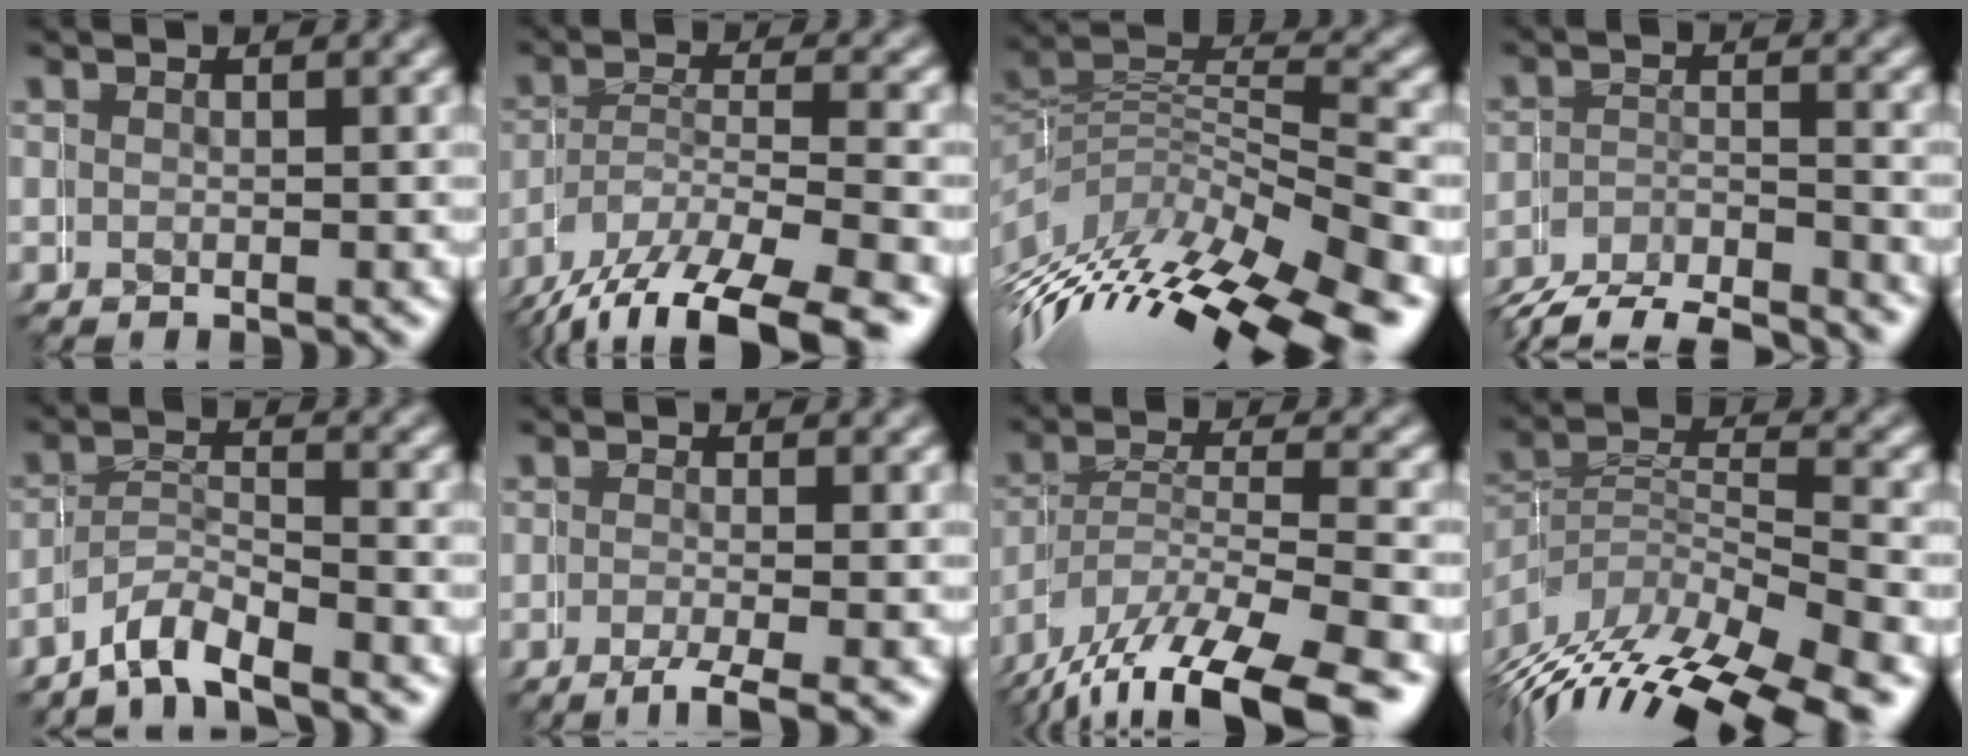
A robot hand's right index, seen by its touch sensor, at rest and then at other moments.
{"total": 7.1, "force": [-4.8, 3.7, 3.6], "torque": [-0.074, -0.018, -0.065]}
{"total": 10.3, "force": [-4.9, 7.3, 5.3], "torque": [-0.128, -0.026, -0.062]}
{"total": 4.4, "force": [-3.7, 2.5, -0.2], "torque": [-0.009, -0.009, -0.067]}
{"total": 3.6, "force": [-3.2, 1.6, -0.4], "torque": [0.003, 0.001, -0.062]}
{"total": 2.6, "force": [-2.2, 0.5, 1.4], "torque": [-0.023, -0.008, -0.026]}
{"total": 7.3, "force": [-4.8, 3.7, 4.0], "torque": [-0.088, -0.032, -0.058]}
{"total": 7.8, "force": [-4.0, 5.1, 4.2], "torque": [-0.080, -0.015, -0.057]}